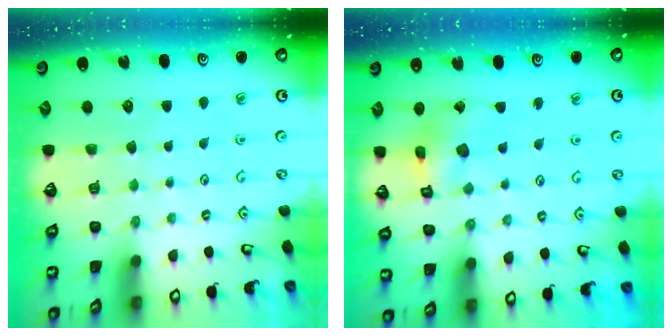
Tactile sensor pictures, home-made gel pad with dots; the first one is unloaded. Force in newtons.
{"total": 9.2, "press": 9.1, "slide": 1.1}